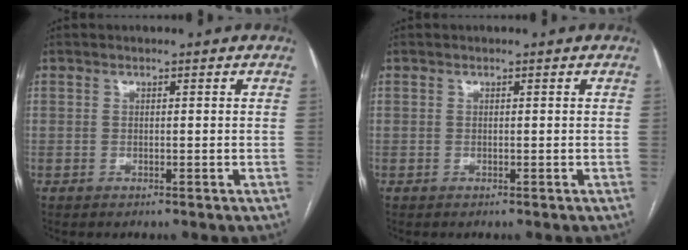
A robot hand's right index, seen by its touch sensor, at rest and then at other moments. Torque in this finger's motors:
{"motor_torque": [-0.03, -0.03, 0.00, 0.00]}